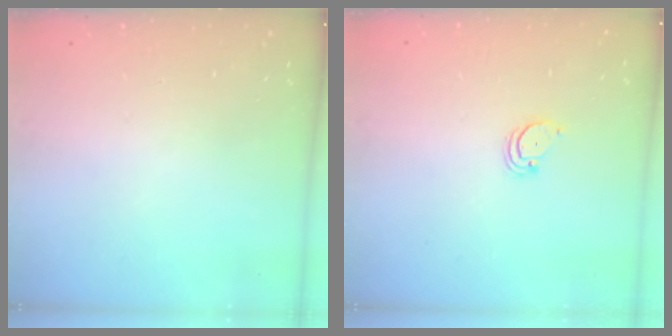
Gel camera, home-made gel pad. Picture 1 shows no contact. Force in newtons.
{"total": 2.1, "press": 2.1, "slide": 0.2}